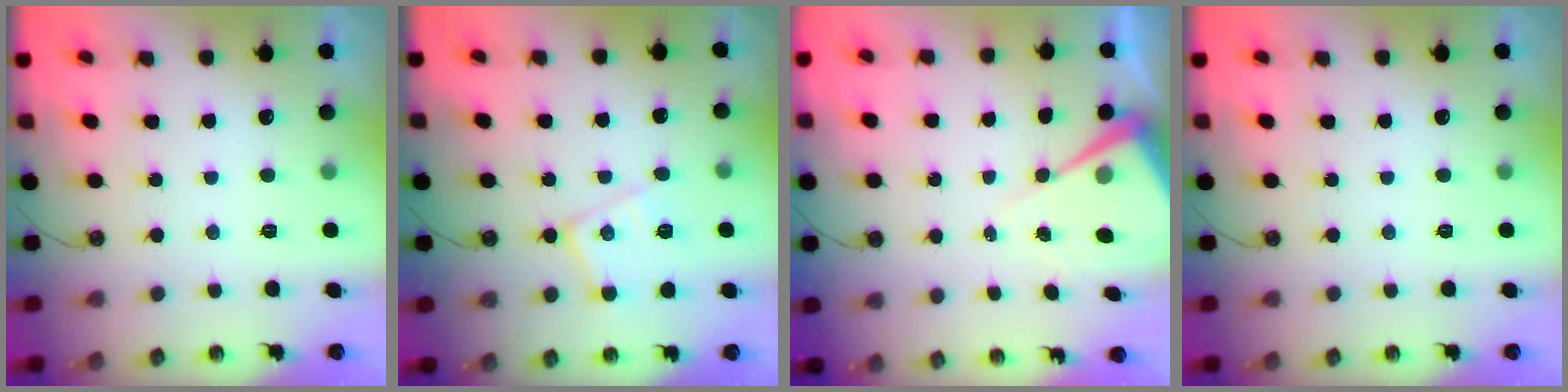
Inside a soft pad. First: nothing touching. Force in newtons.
{"total": 12.4, "press": 12.4, "slide": 0.8}
{"total": 7.8, "press": 7.8, "slide": 0.7}
{"total": 0.0}